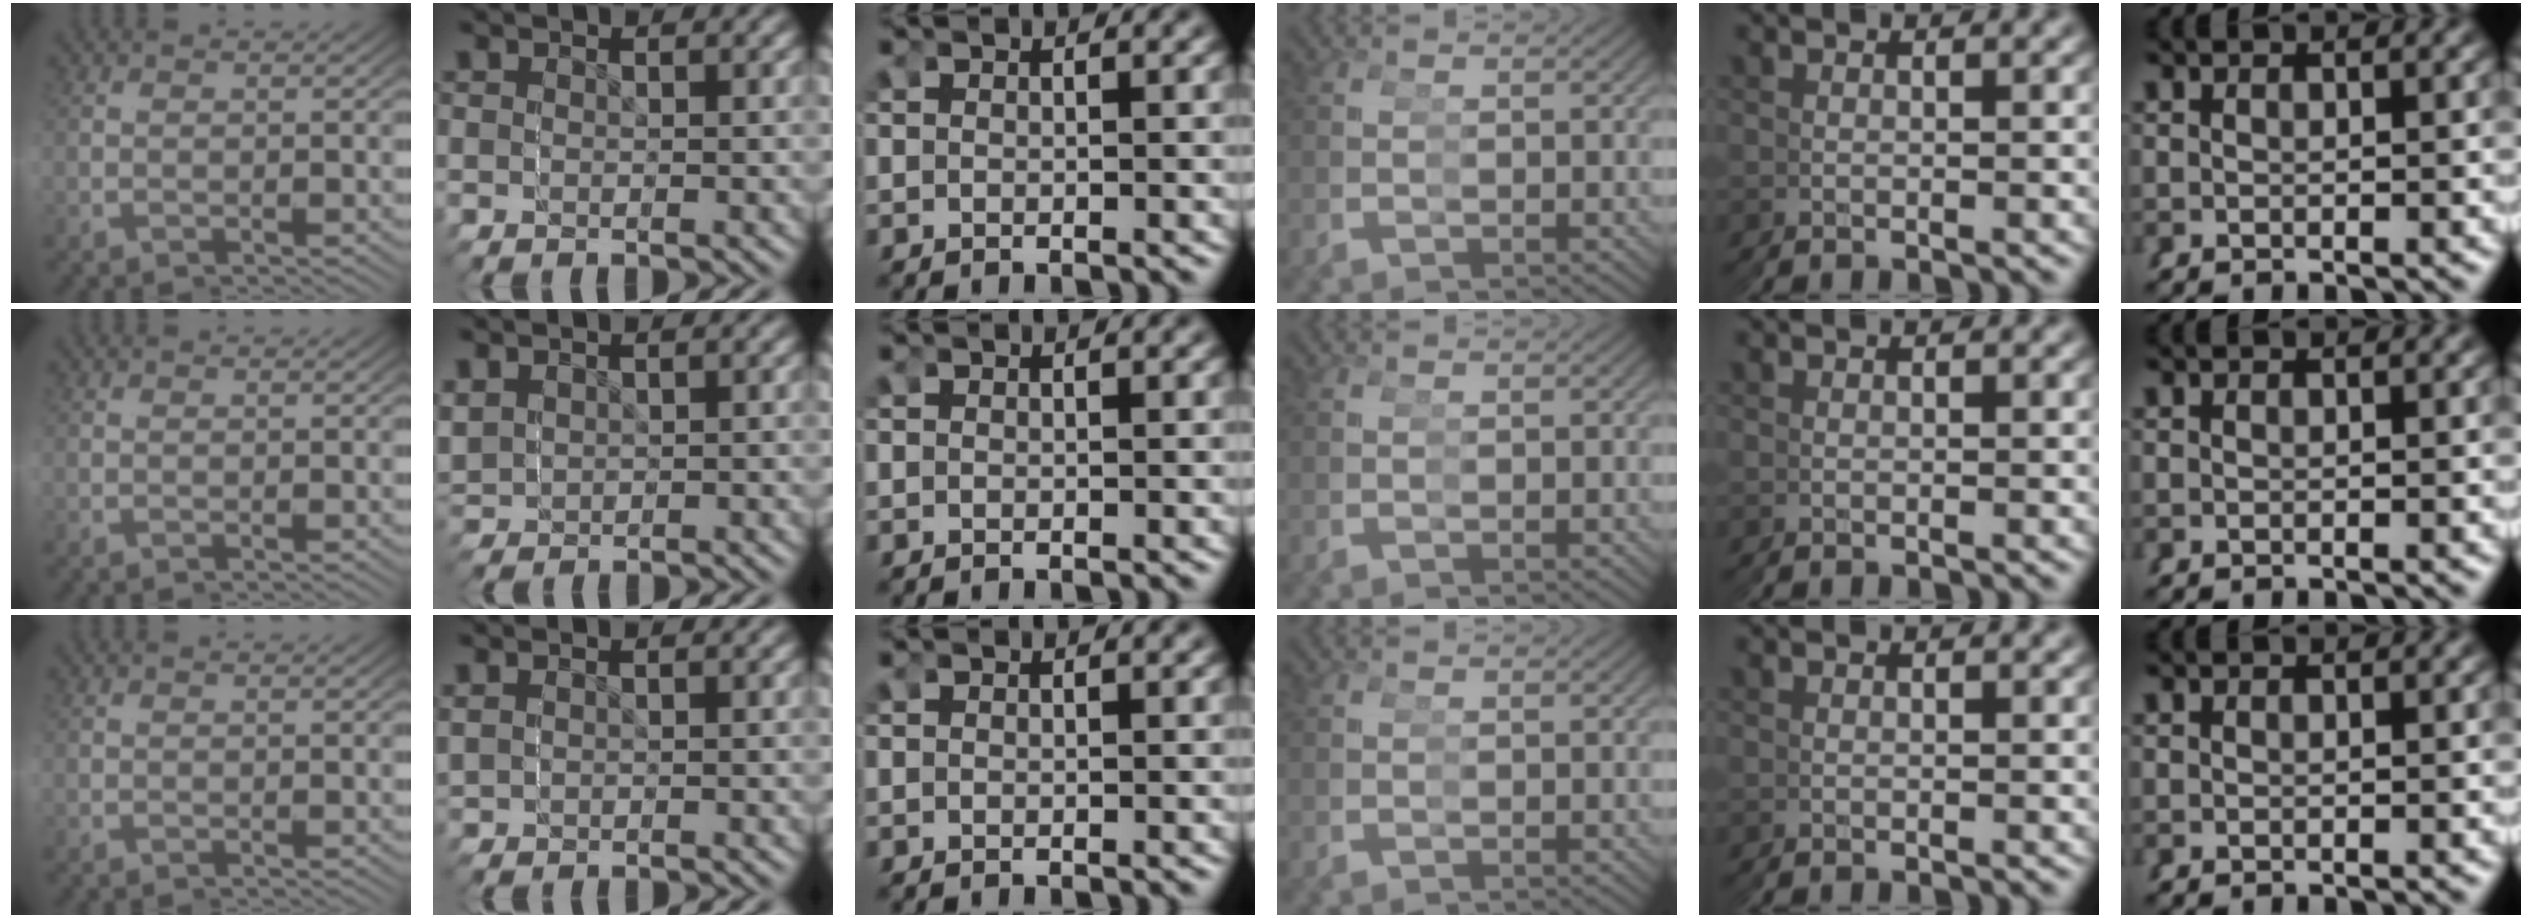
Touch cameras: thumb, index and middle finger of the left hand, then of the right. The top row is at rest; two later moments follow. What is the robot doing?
{"motion": "grasp_and_lifting", "object": "markers"}